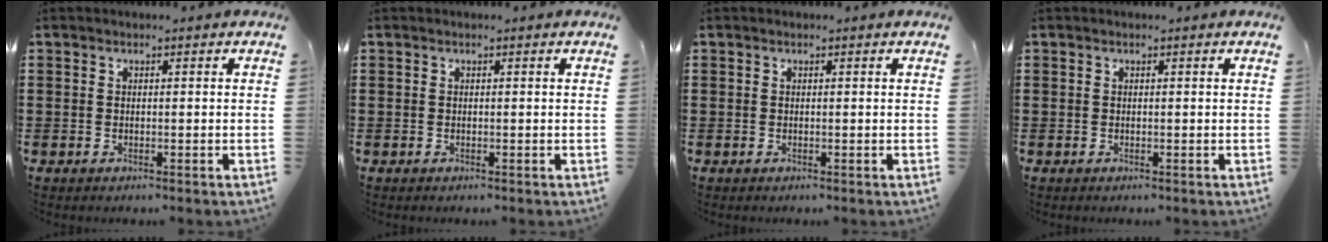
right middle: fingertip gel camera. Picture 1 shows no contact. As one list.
[{"total": 0.0}, {"total": 0.0}, {"total": 0.0}]